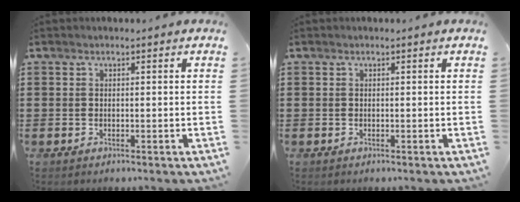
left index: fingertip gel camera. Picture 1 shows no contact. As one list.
[{"total": 0.0}]